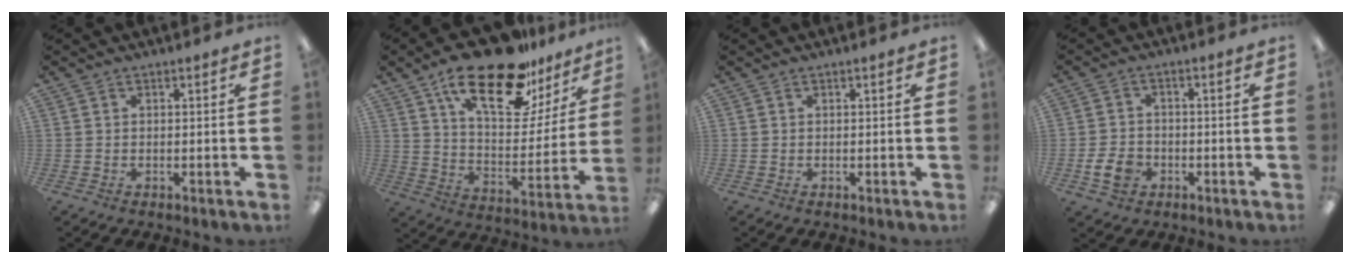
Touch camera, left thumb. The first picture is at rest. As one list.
[{"total": 24.0, "force": [16.0, 9.6, 15.1], "torque": [-0.236, -0.095, 0.270]}, {"total": 0.0}, {"total": 5.8, "force": [-2.3, 4.2, 3.2], "torque": [-0.067, 0.008, -0.041]}]